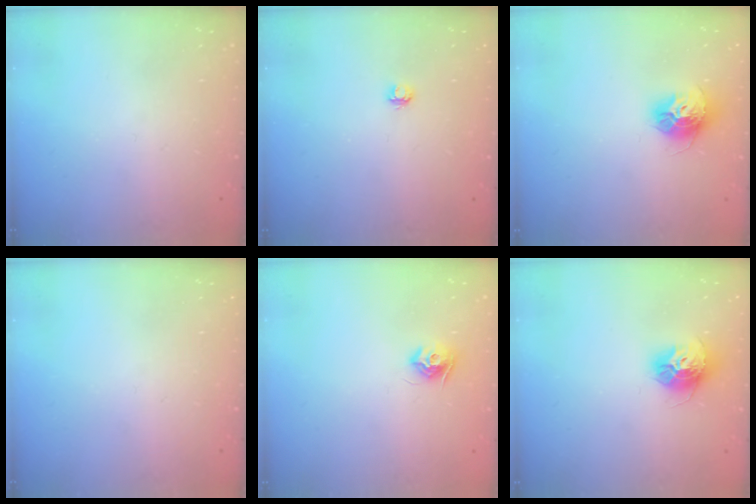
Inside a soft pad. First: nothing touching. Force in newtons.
{"total": 3.2, "press": 3.2, "slide": 0.3}
{"total": 12.0, "press": 11.9, "slide": 1.1}
{"total": 0.0}
{"total": 8.2, "press": 8.2, "slide": 0.1}
{"total": 12.0, "press": 11.9, "slide": 1.1}